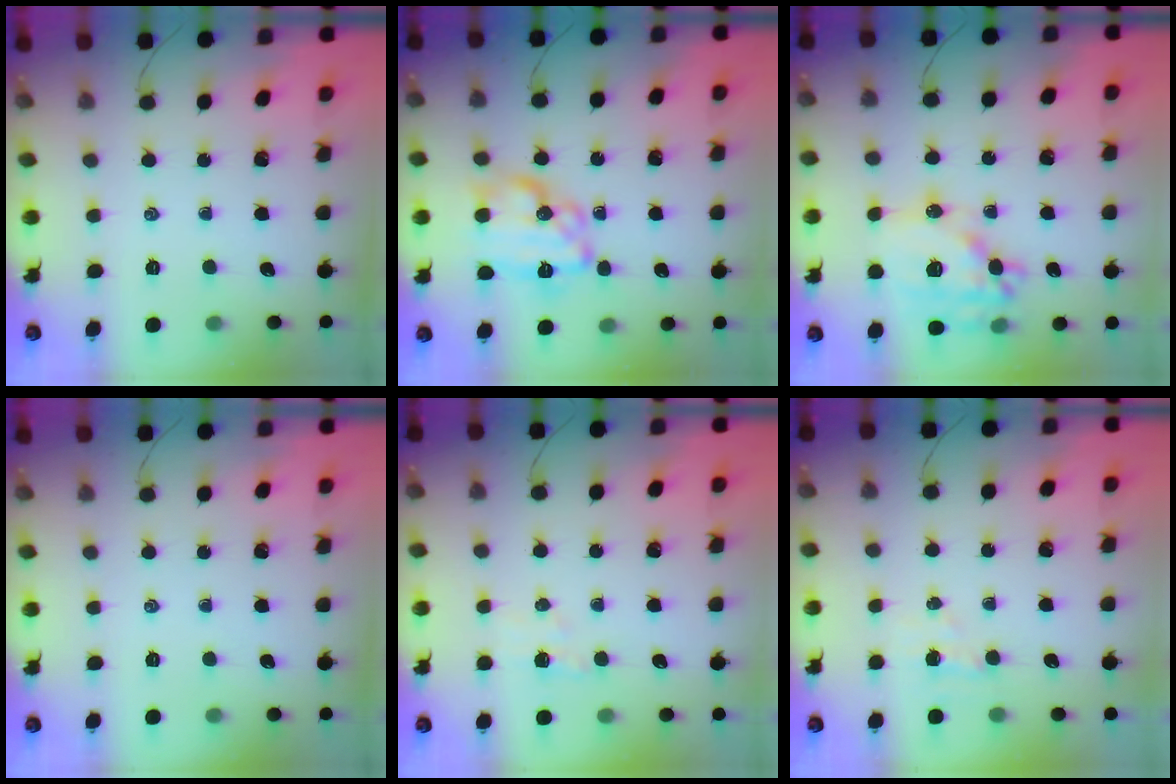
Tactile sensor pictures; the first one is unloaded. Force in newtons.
{"total": 15.6, "press": 15.6, "slide": 1.0}
{"total": 18.1, "press": 17.8, "slide": 3.2}
{"total": 0.0}
{"total": 3.3, "press": 3.1, "slide": 1.2}
{"total": 3.5, "press": 3.4, "slide": 0.9}